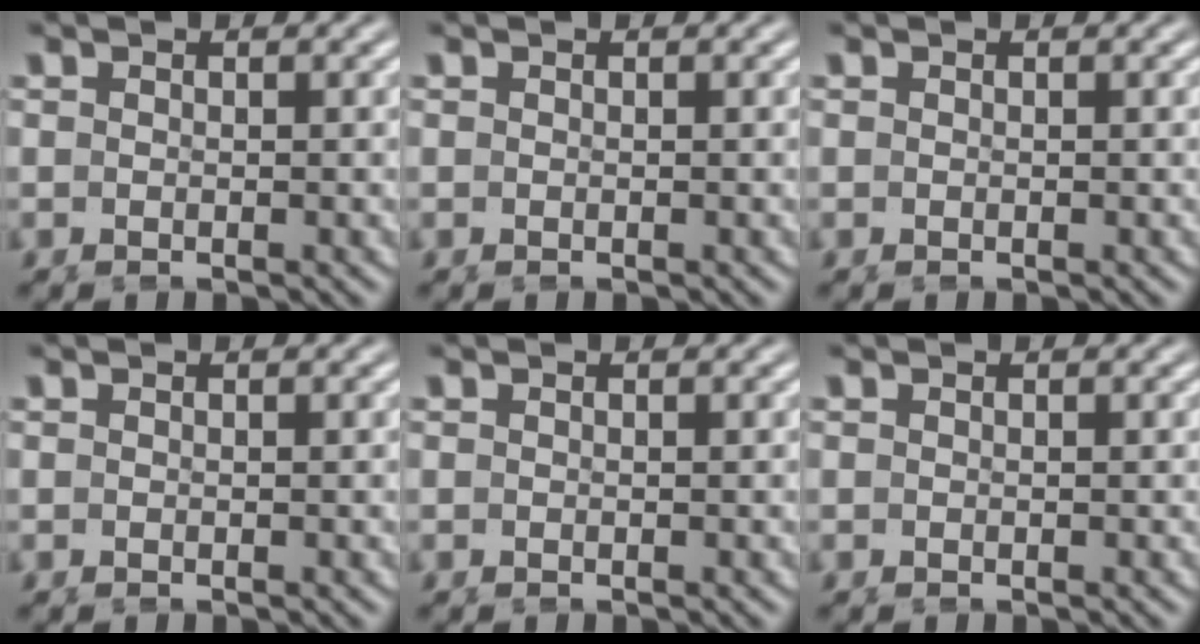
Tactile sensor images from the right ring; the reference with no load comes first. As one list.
[{"total": 0.0}, {"total": 0.0}, {"total": 0.0}, {"total": 0.0}, {"total": 0.0}]